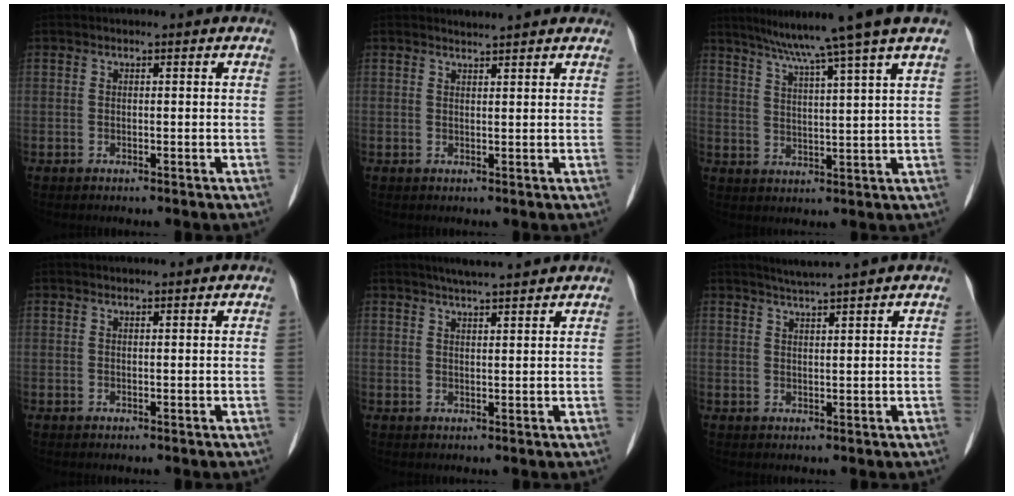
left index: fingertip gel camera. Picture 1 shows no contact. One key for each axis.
{"total": 3.7, "fx": 3.6, "fy": 0.5, "fz": 0.8, "tx": -0.017, "ty": 0.016, "tz": 0.042}
{"total": 11.1, "fx": 8.6, "fy": -2.4, "fz": 6.6, "tx": -0.107, "ty": 0.005, "tz": 0.126}
{"total": 1.0, "fx": 1.0, "fy": 0.1, "fz": 0.3, "tx": -0.009, "ty": 0.009, "tz": 0.018}
{"total": 6.7, "fx": 6.0, "fy": 0.4, "fz": 3.1, "tx": -0.051, "ty": 0.024, "tz": 0.090}
{"total": 4.2, "fx": 3.8, "fy": -0.9, "fz": 1.7, "tx": -0.030, "ty": 0.012, "tz": 0.065}